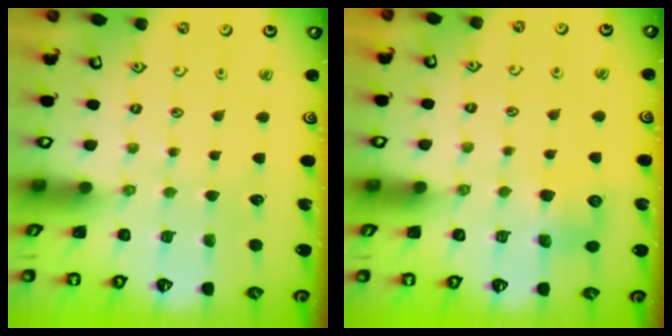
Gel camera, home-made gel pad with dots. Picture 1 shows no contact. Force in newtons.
{"total": 7.0, "press": 7.0, "slide": 0.4}